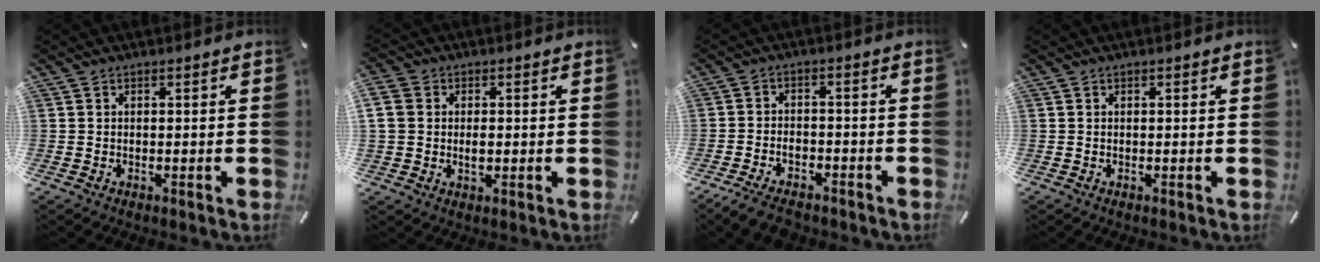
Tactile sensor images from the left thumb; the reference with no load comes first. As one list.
[{"total": 5.1, "force": [0.2, 4.5, 2.5], "torque": [-0.068, -0.003, -0.001]}, {"total": 5.6, "force": [-4.3, 2.7, 2.3], "torque": [-0.044, 0.020, -0.083]}, {"total": 0.0}]